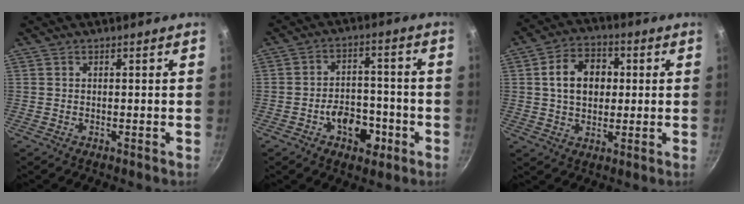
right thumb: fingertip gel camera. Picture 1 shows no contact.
{"total": 9.5, "force": [-4.0, 6.1, 6.0], "torque": [-0.056, 0.028, -0.062]}
{"total": 10.6, "force": [1.4, 7.9, 6.9], "torque": [-0.087, 0.014, 0.015]}